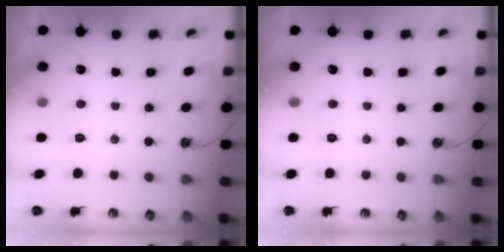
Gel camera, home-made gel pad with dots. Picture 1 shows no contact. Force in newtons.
{"total": 0.0}